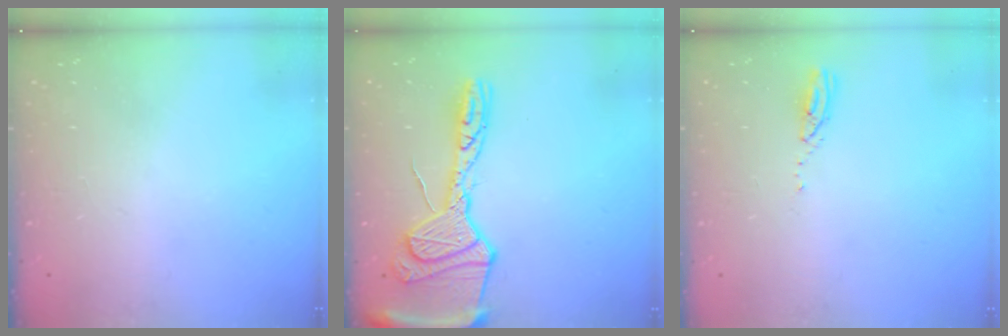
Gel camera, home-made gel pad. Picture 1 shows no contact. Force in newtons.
{"total": 19.1, "press": 19.0, "slide": 1.7}
{"total": 3.2, "press": 3.2, "slide": 0.2}